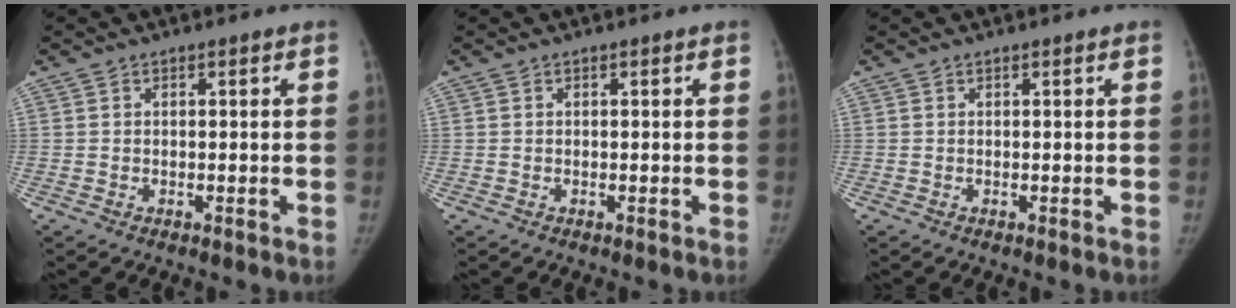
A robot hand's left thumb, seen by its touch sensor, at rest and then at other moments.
{"total": 0.0}
{"total": 0.0}